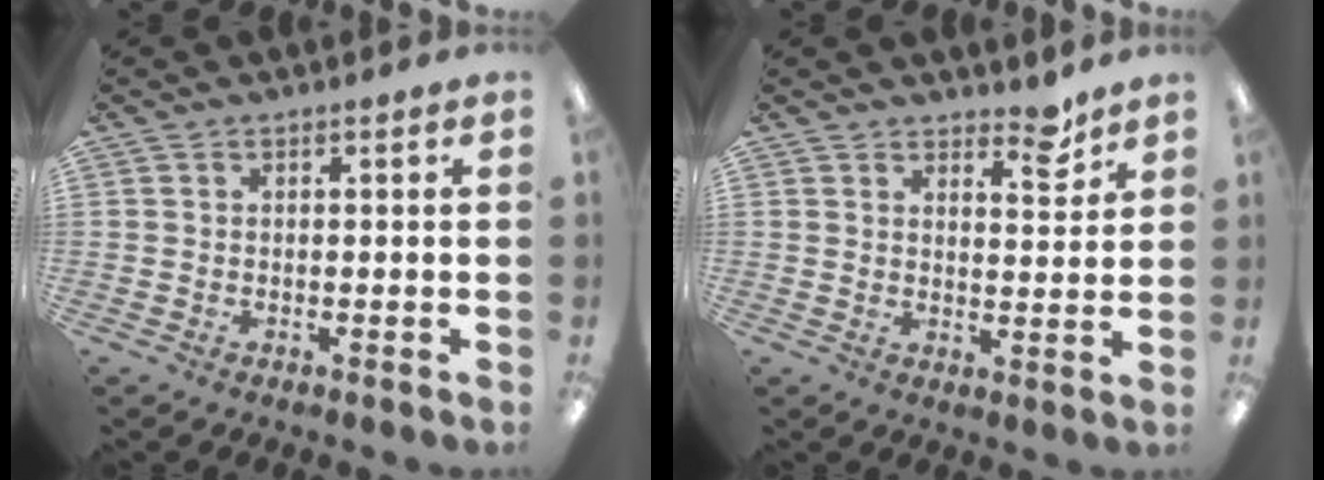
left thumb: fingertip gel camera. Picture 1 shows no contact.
{"total": 6.0, "force": [5.0, 2.2, 2.5], "torque": [-0.013, -0.037, 0.082]}